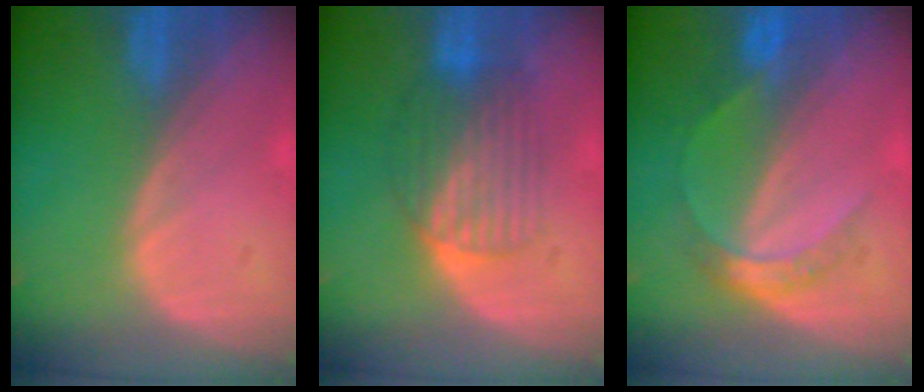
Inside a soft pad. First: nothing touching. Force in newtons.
{"total": 6.4, "press": 6.3, "slide": 1.3}
{"total": 4.8, "press": 4.5, "slide": 1.6}